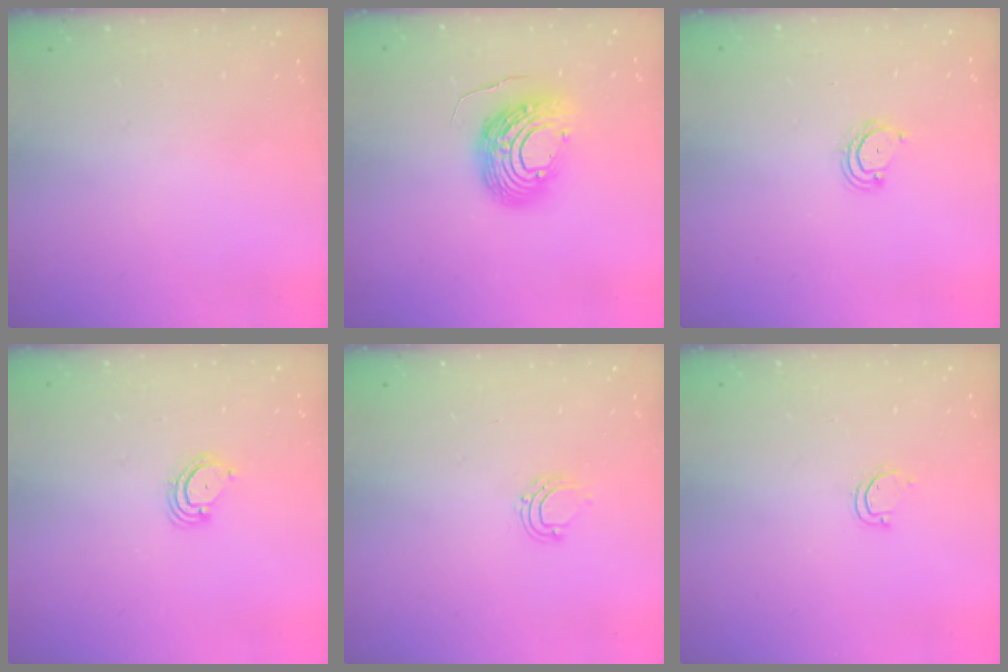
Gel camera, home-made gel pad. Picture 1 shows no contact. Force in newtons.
{"total": 12.0, "press": 11.9, "slide": 1.3}
{"total": 4.1, "press": 4.1, "slide": 0.6}
{"total": 3.8, "press": 3.8, "slide": 0.3}
{"total": 6.8, "press": 6.8, "slide": 0.5}
{"total": 3.0, "press": 3.0, "slide": 0.2}